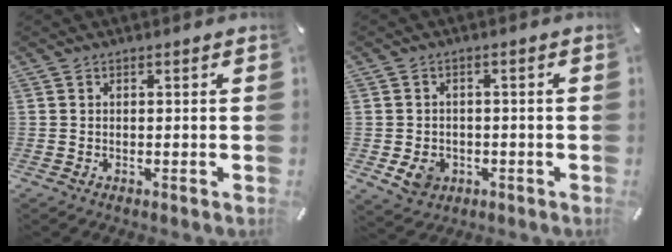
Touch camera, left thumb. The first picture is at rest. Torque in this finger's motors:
{"motor_torque": [0.02, 0.25, -0.14, -0.04, -0.02]}